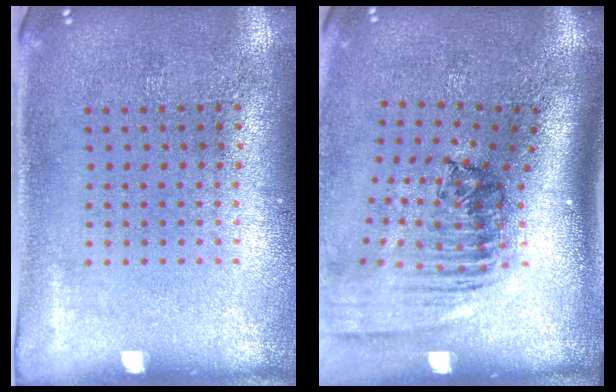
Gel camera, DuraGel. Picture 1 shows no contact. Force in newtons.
{"total": 2.5, "press": 1.8, "slide": 1.7}